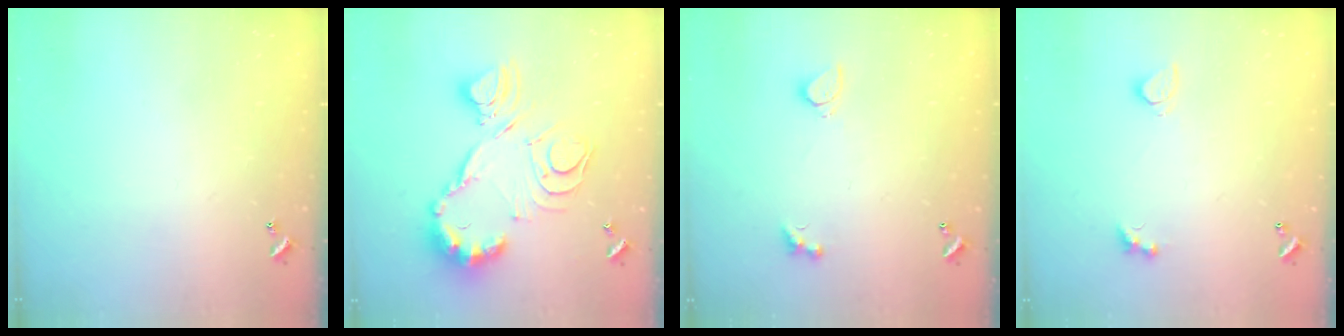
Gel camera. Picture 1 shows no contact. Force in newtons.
{"total": 21.4, "press": 21.4, "slide": 1.9}
{"total": 2.2, "press": 2.1, "slide": 0.6}
{"total": 3.0, "press": 2.7, "slide": 1.1}